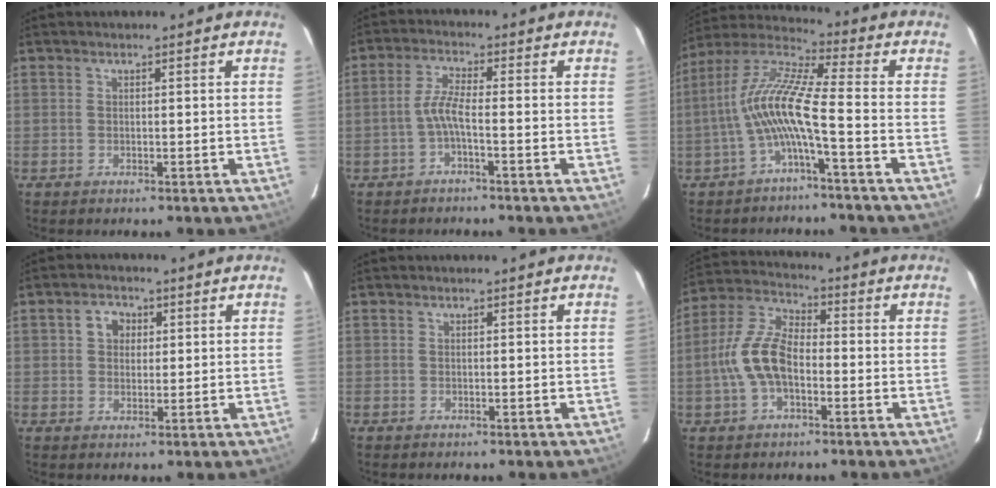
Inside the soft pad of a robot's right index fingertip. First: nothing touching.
{"total": 3.4, "force": [-1.6, 0.1, 3.0], "torque": [-0.072, 0.008, -0.035]}
{"total": 10.6, "force": [-3.1, 0.5, 10.1], "torque": [-0.210, 0.015, -0.063]}
{"total": 3.7, "force": [1.0, 3.1, 1.7], "torque": [-0.024, 0.014, 0.018]}
{"total": 0.0}
{"total": 10.6, "force": [-2.4, 5.6, 8.7], "torque": [-0.187, 0.015, -0.048]}